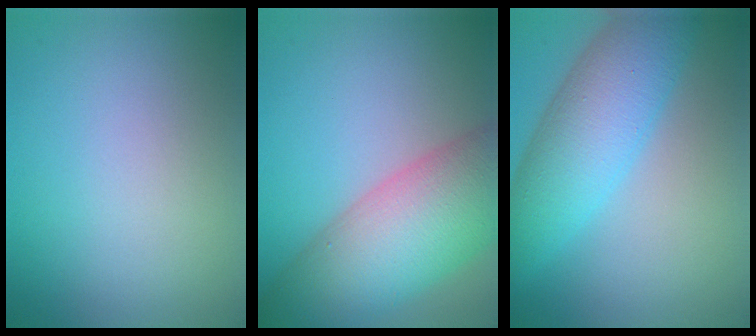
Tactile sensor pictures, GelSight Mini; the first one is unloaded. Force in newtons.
{"total": 11.4, "press": 11.3, "slide": 0.5}
{"total": 7.5, "press": 7.5, "slide": 0.2}